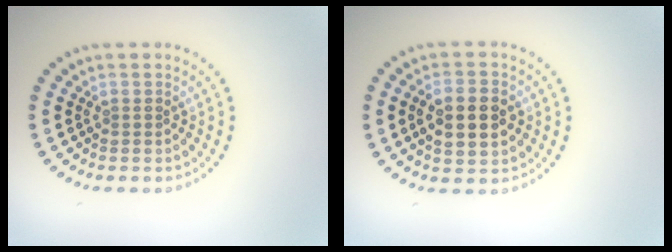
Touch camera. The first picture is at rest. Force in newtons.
{"total": 4.9, "press": 4.9, "slide": 0.3}